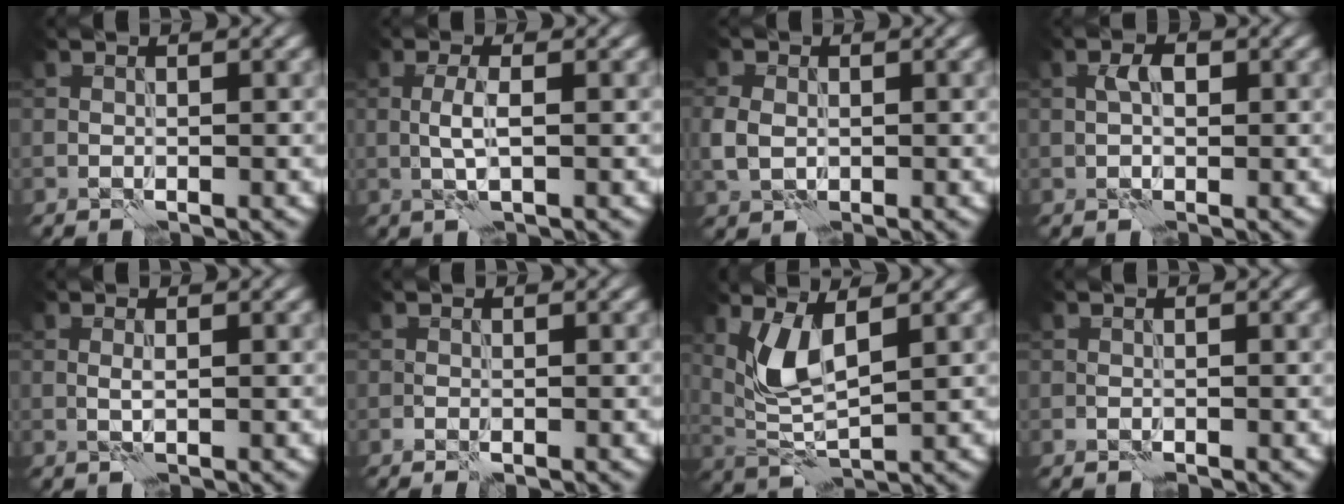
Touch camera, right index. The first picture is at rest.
{"total": 2.0, "force": [0.0, 0.2, 2.0], "torque": [-0.045, 0.008, -0.001]}
{"total": 2.6, "force": [-0.1, 2.0, 1.7], "torque": [-0.041, 0.001, -0.005]}
{"total": 1.9, "force": [0.4, 1.0, 1.6], "torque": [-0.033, 0.006, 0.005]}
{"total": 0.7, "force": [0.2, -0.1, 0.7], "torque": [-0.016, 0.002, 0.003]}
{"total": 0.6, "force": [-0.3, 0.1, 0.5], "torque": [-0.012, -0.001, -0.007]}
{"total": 4.0, "force": [1.6, 1.1, 3.5], "torque": [-0.081, -0.006, 0.036]}
{"total": 0.0}